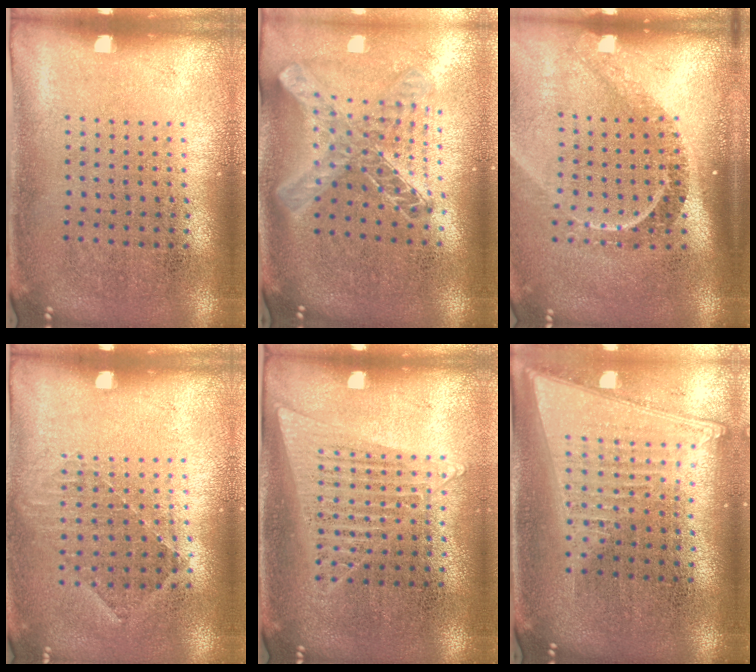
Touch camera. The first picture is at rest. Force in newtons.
{"total": 1.6, "press": 1.4, "slide": 0.8}
{"total": 2.3, "press": 1.6, "slide": 1.6}
{"total": 0.8, "press": 0.8, "slide": 0.2}
{"total": 1.2, "press": 1.2, "slide": 0.4}
{"total": 2.1, "press": 1.8, "slide": 1.2}